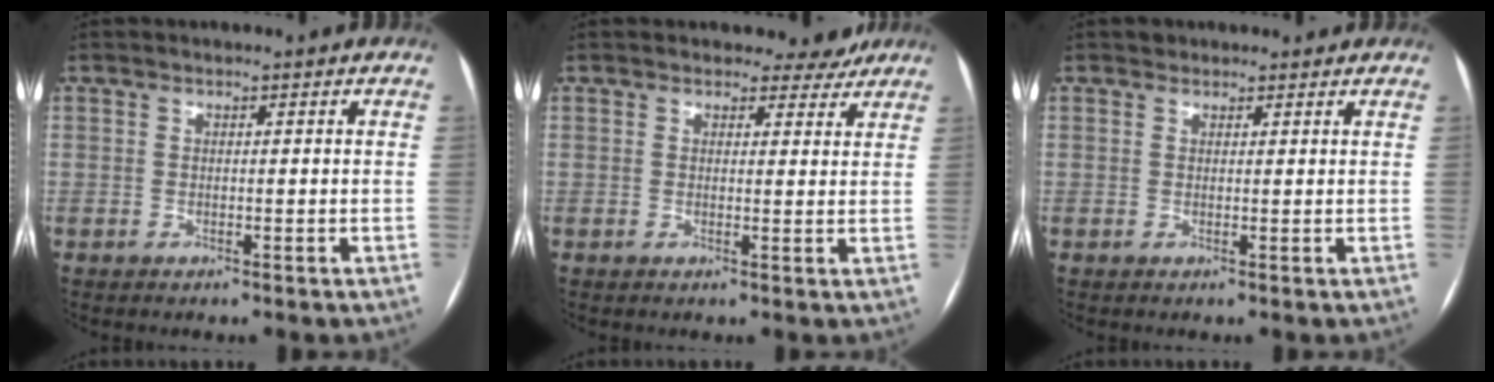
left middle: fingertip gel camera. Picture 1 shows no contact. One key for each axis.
{"total": 3.7, "fx": 3.3, "fy": 1.6, "fz": 0.3, "tx": 0.003, "ty": -0.004, "tz": 0.029}
{"total": 1.6, "fx": 1.4, "fy": 0.9, "fz": -0.1, "tx": 0.009, "ty": 0.009, "tz": 0.015}